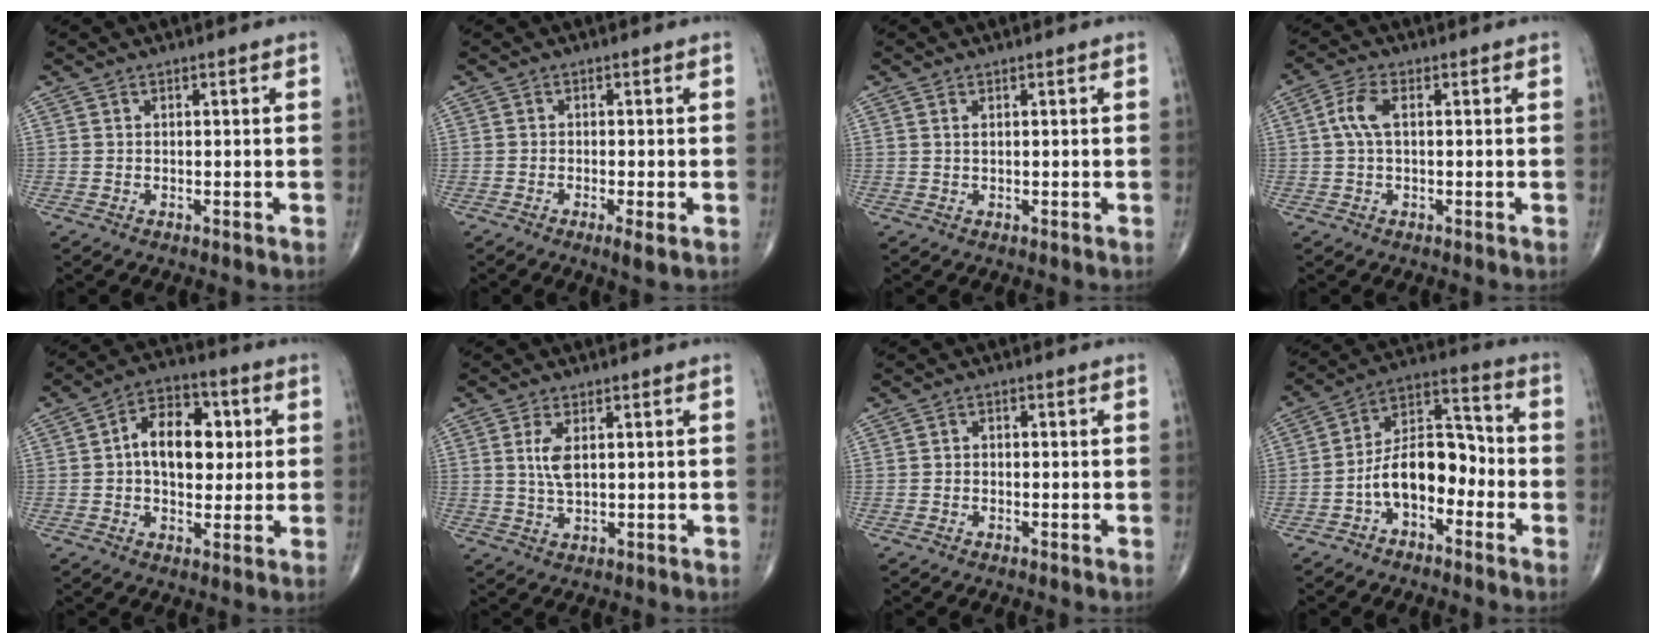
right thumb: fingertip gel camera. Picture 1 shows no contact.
{"total": 2.6, "force": [-1.0, 0.4, 2.4], "torque": [-0.049, -0.009, -0.020]}
{"total": 0.7, "force": [0.3, 0.3, 0.6], "torque": [-0.015, 0.004, 0.007]}
{"total": 4.6, "force": [0.7, 2.2, 4.0], "torque": [-0.101, 0.014, 0.010]}
{"total": 12.5, "force": [1.7, 7.9, 9.5], "torque": [-0.116, 0.014, 0.020]}
{"total": 4.3, "force": [1.1, 1.8, 3.8], "torque": [-0.084, -0.005, 0.025]}
{"total": 0.9, "force": [-0.3, 0.7, 0.5], "torque": [-0.002, 0.002, -0.010]}
{"total": 12.2, "force": [-4.0, 7.1, 9.1], "torque": [-0.131, 0.061, -0.080]}